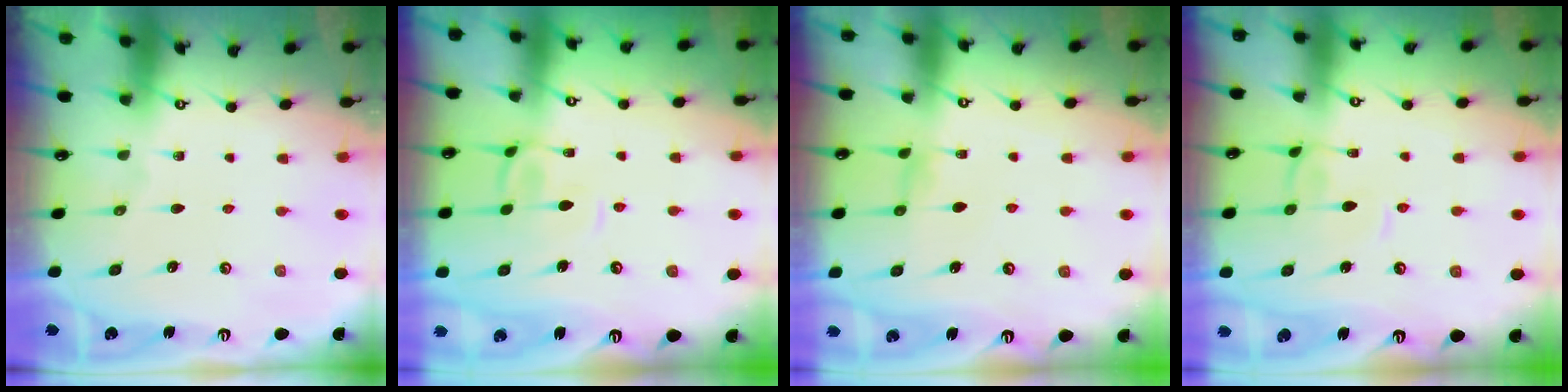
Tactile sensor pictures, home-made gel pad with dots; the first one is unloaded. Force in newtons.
{"total": 1.9, "press": 1.9, "slide": 0.5}
{"total": 1.0, "press": 0.8, "slide": 0.7}
{"total": 0.8, "press": 0.7, "slide": 0.3}